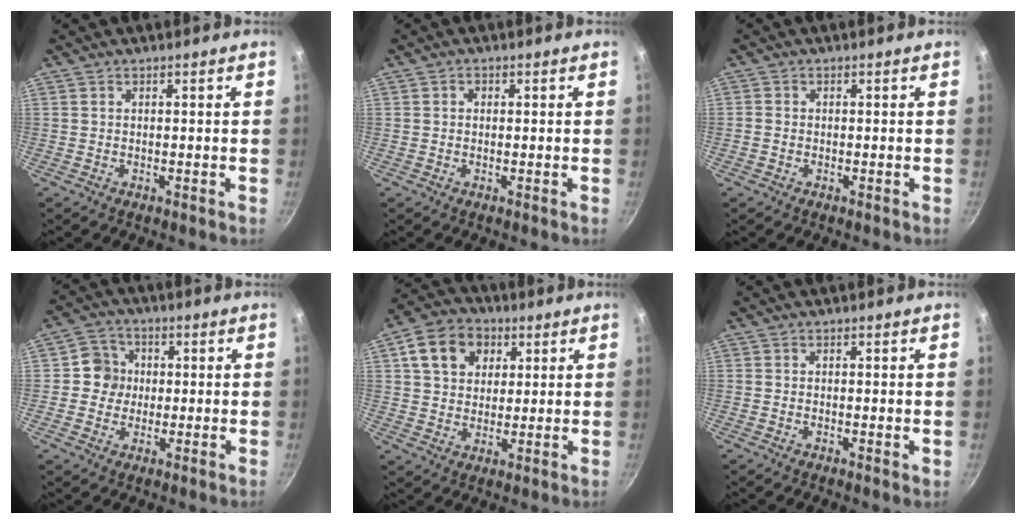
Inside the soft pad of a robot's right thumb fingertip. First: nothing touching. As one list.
[{"total": 1.0, "force": [0.1, 0.9, 0.4], "torque": [-0.005, 0.004, 0.000]}, {"total": 1.0, "force": [-0.4, 0.8, 0.3], "torque": [-0.005, 0.001, -0.010]}, {"total": 6.2, "force": [0.4, 5.9, 1.7], "torque": [0.011, 0.007, -0.008]}, {"total": 11.0, "force": [4.1, 8.6, 5.6], "torque": [-0.075, 0.003, 0.058]}, {"total": 0.6, "force": [0.0, 0.1, 0.6], "torque": [-0.008, -0.003, -0.002]}]